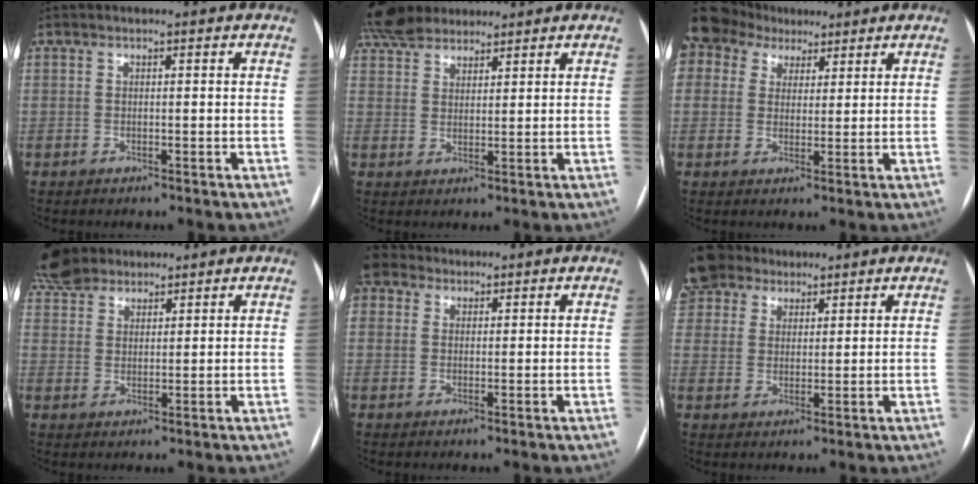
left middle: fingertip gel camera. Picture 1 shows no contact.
{"total": 8.4, "force": [7.6, 2.8, 2.4], "torque": [-0.049, 0.035, 0.143]}
{"total": 13.2, "force": [8.3, 9.5, 3.9], "torque": [-0.118, 0.060, 0.155]}
{"total": 8.3, "force": [7.0, 3.7, 2.3], "torque": [-0.052, 0.031, 0.135]}
{"total": 4.8, "force": [3.4, 3.3, 1.1], "torque": [-0.035, 0.031, 0.070]}
{"total": 10.5, "force": [8.0, 6.5, 2.1], "torque": [-0.064, 0.039, 0.161]}